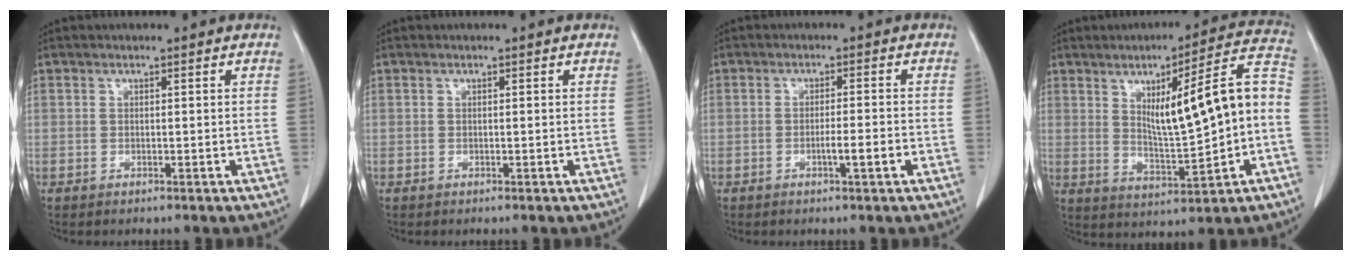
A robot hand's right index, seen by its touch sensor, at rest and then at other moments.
{"total": 0.0}
{"total": 3.1, "force": [-1.2, 0.0, 2.9], "torque": [-0.047, -0.001, -0.020]}
{"total": 15.0, "force": [0.3, 1.5, 15.0], "torque": [-0.212, 0.022, 0.013]}